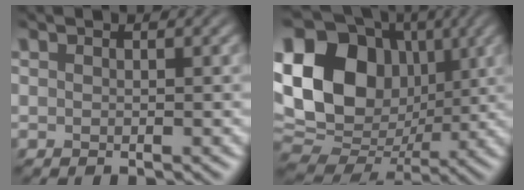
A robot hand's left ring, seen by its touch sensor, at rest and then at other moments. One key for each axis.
{"total": 15.1, "fx": 1.5, "fy": 11.5, "fz": 9.6, "tx": -0.195, "ty": 0.017, "tz": 0.013}